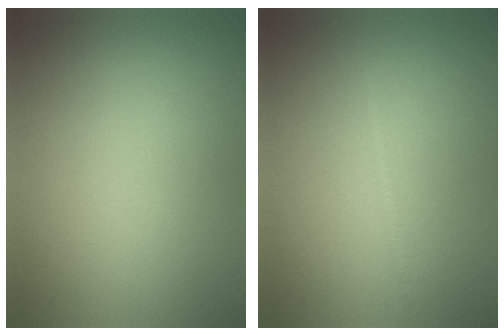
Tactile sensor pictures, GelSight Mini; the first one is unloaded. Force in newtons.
{"total": 0.6, "press": 0.6, "slide": 0.0}